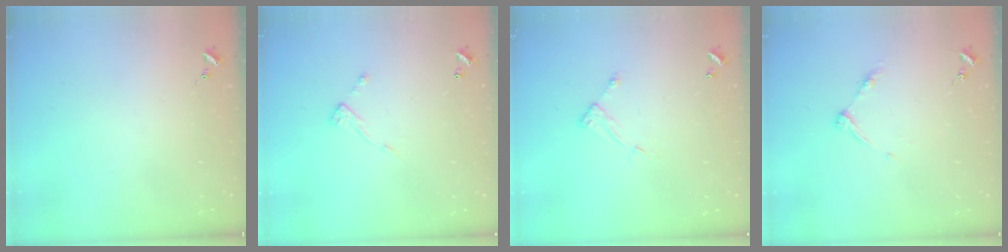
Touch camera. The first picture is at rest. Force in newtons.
{"total": 6.4, "press": 6.4, "slide": 0.2}
{"total": 4.9, "press": 4.8, "slide": 0.3}
{"total": 6.0, "press": 6.0, "slide": 0.7}